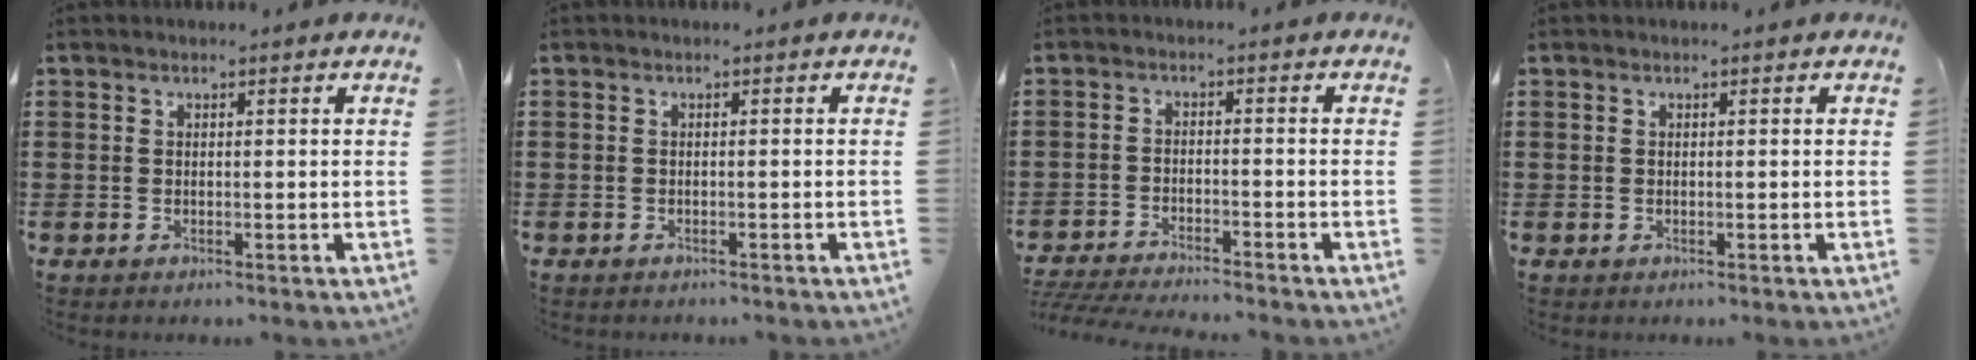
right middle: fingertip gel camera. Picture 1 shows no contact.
{"total": 0.8, "force": [-0.8, 0.2, 0.1], "torque": [-0.004, 0.000, -0.017]}
{"total": 4.1, "force": [-4.0, 0.1, 0.6], "torque": [-0.026, -0.007, -0.088]}
{"total": 0.0}